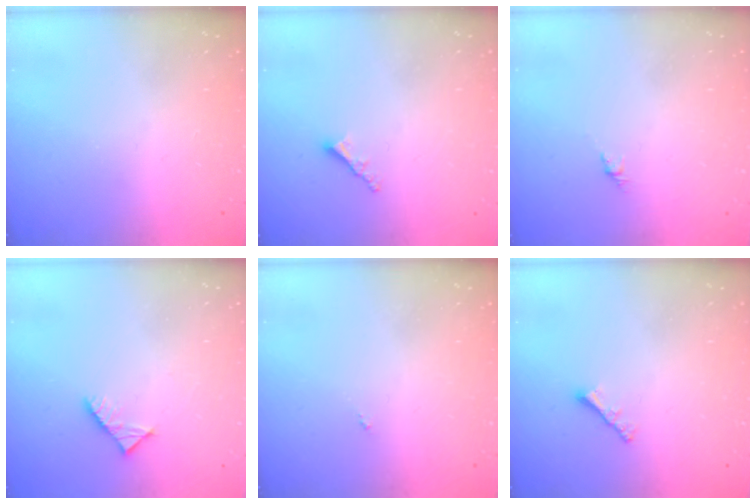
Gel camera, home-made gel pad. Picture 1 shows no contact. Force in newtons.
{"total": 2.5, "press": 2.5, "slide": 0.3}
{"total": 3.0, "press": 2.9, "slide": 0.7}
{"total": 3.3, "press": 3.2, "slide": 0.4}
{"total": 0.0}
{"total": 2.0, "press": 2.0, "slide": 0.5}